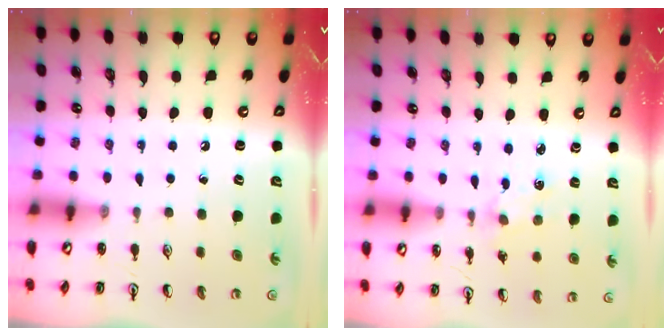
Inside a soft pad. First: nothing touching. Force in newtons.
{"total": 2.7, "press": 2.7, "slide": 0.3}